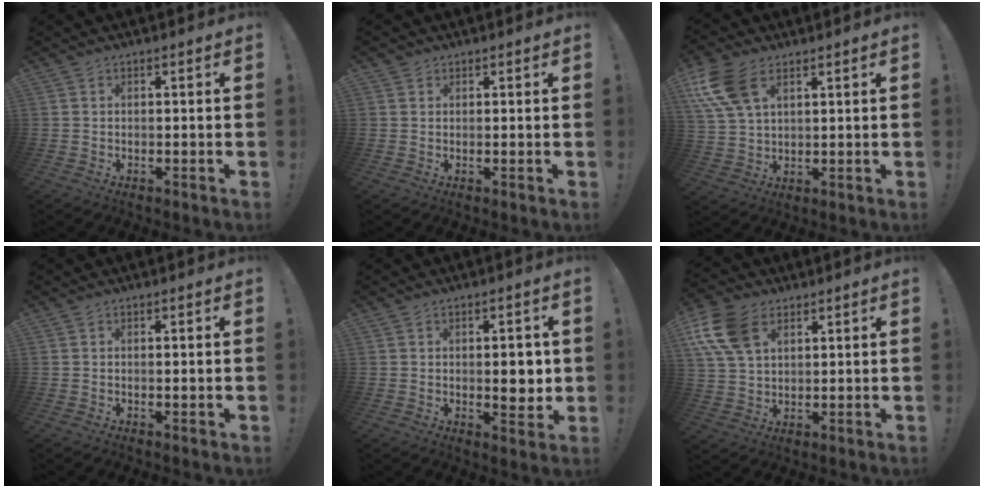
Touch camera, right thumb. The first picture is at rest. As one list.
[{"total": 0.0}, {"total": 11.8, "force": [5.8, 6.7, 7.9], "torque": [-0.151, -0.014, 0.113]}, {"total": 0.6, "force": [0.1, -0.3, 0.5], "torque": [-0.006, -0.001, 0.000]}, {"total": 5.8, "force": [0.2, 3.0, 5.0], "torque": [-0.054, -0.005, -0.002]}, {"total": 13.3, "force": [6.0, 8.7, 8.1], "torque": [-0.157, -0.015, 0.117]}]